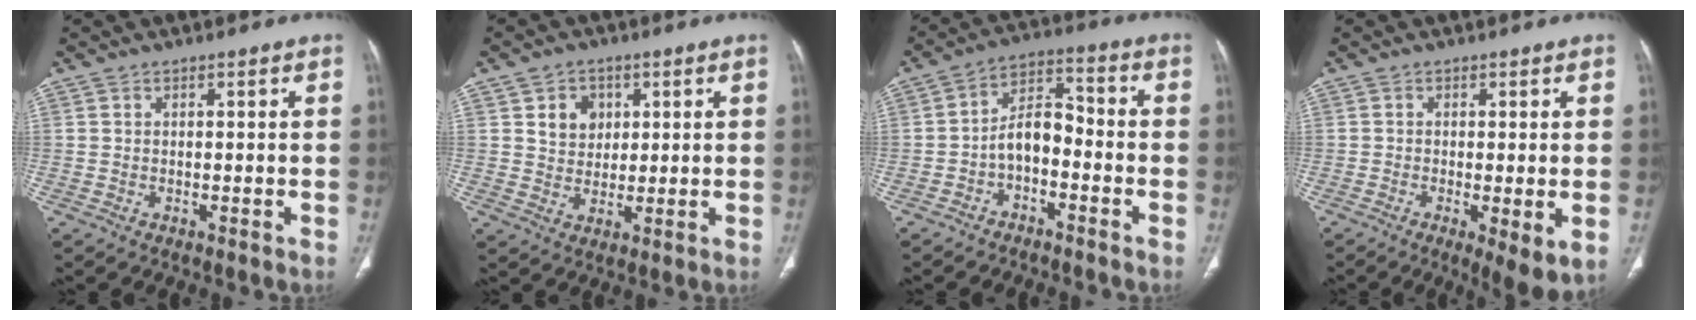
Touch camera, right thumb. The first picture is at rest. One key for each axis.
{"total": 5.5, "fx": 1.5, "fy": 5.0, "fz": 1.7, "tx": 0.006, "ty": 0.001, "tz": 0.021}
{"total": 7.1, "fx": -2.8, "fy": 4.1, "fz": 5.1, "tx": -0.077, "ty": 0.047, "tz": -0.057}
{"total": 6.6, "fx": -1.7, "fy": 1.7, "fz": 6.2, "tx": -0.102, "ty": -0.022, "tz": -0.027}